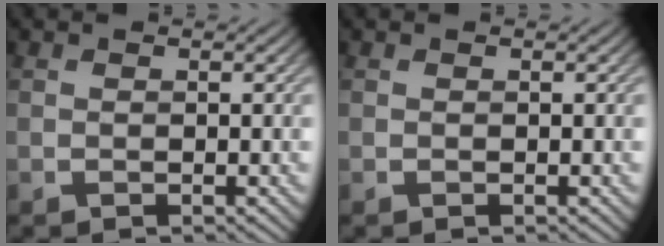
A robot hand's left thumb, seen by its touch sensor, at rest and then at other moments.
{"total": 0.0}